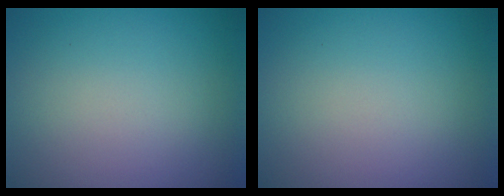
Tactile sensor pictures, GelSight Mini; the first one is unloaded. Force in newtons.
{"total": 0.0}